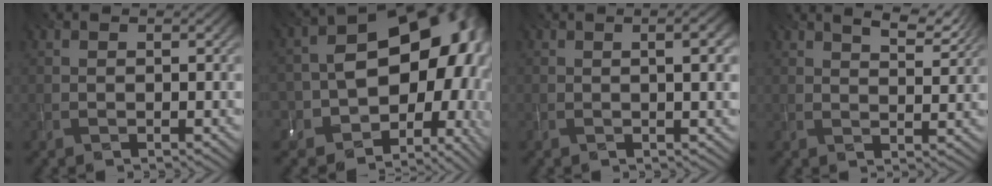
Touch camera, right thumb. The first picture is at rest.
{"total": 19.8, "force": [-1.7, 14.1, 13.9], "torque": [-0.177, -0.055, 0.020]}
{"total": 2.8, "force": [0.6, 0.6, 2.7], "torque": [-0.037, 0.007, 0.007]}
{"total": 5.6, "force": [4.1, 1.6, 3.5], "torque": [-0.059, -0.001, 0.066]}